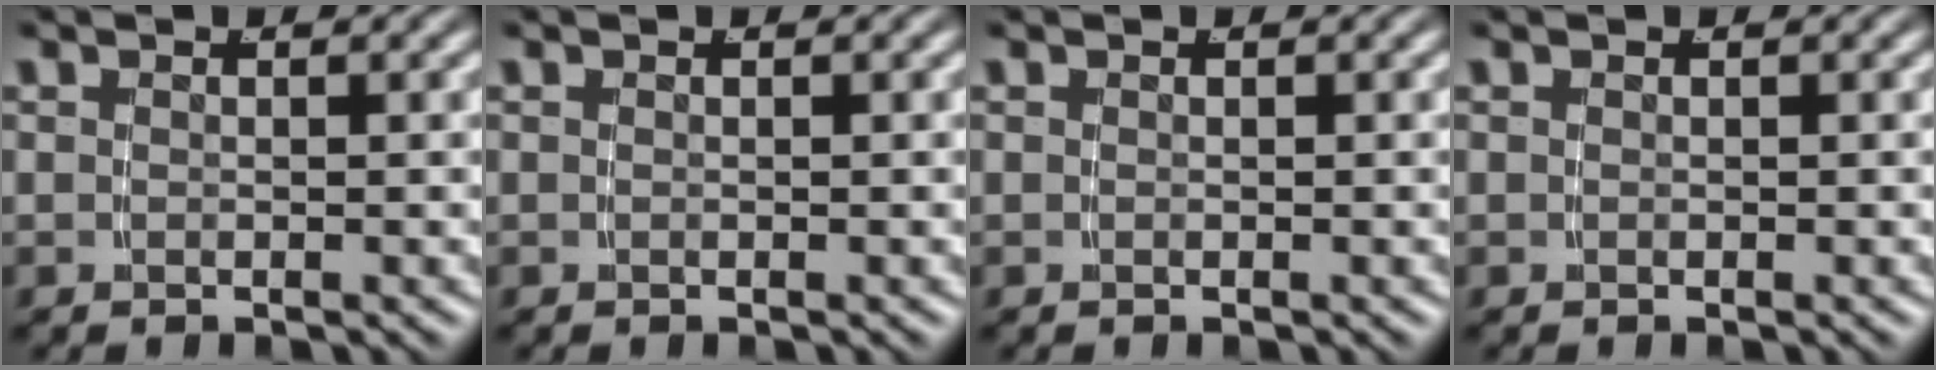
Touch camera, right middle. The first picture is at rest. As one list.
[{"total": 0.0}, {"total": 0.0}, {"total": 0.0}]